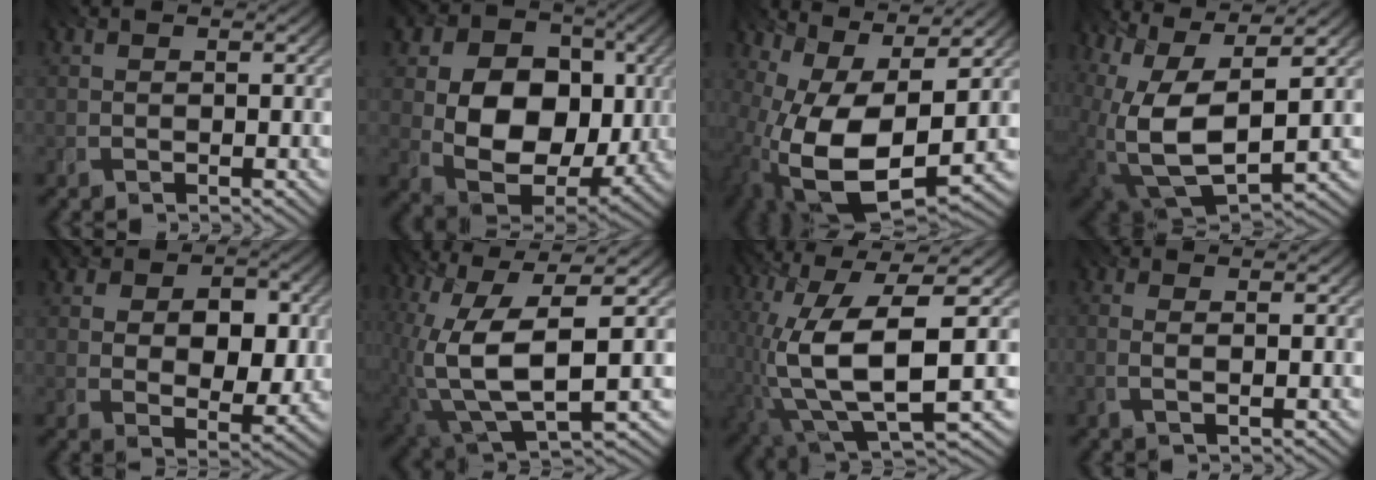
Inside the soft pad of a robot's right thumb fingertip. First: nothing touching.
{"total": 15.2, "force": [1.0, 11.7, 9.6], "torque": [-0.166, -0.020, 0.020]}
{"total": 15.0, "force": [-0.4, 8.7, 12.2], "torque": [-0.250, -0.036, -0.002]}
{"total": 15.3, "force": [1.4, 8.4, 12.7], "torque": [-0.255, -0.019, 0.041]}
{"total": 10.3, "force": [2.4, 7.2, 6.9], "torque": [-0.125, -0.004, 0.033]}
{"total": 15.5, "force": [-0.2, 7.6, 13.5], "torque": [-0.274, -0.030, 0.015]}
{"total": 15.4, "force": [-1.5, 6.2, 14.0], "torque": [-0.295, -0.029, -0.011]}
{"total": 1.7, "force": [0.1, 0.2, 1.7], "torque": [-0.021, -0.001, -0.009]}